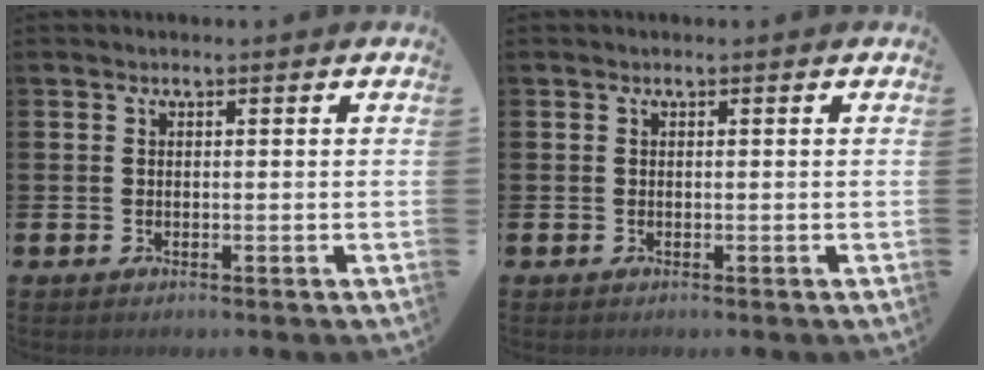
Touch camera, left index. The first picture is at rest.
{"total": 0.0}